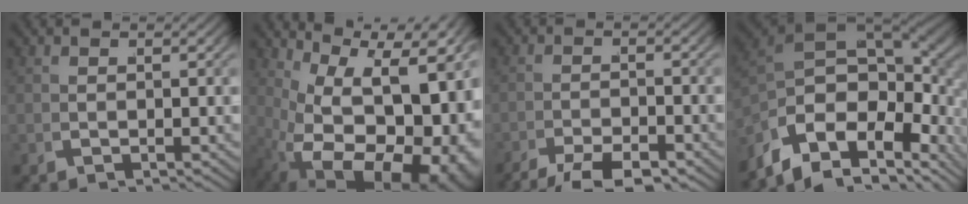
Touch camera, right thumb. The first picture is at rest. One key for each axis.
{"total": 20.4, "fx": -0.8, "fy": 12.4, "fz": 16.2, "tx": -0.290, "ty": -0.038, "tz": 0.016}
{"total": 5.1, "fx": -4.3, "fy": 1.4, "fz": 2.4, "tx": -0.032, "ty": -0.014, "tz": -0.072}
{"total": 19.8, "fx": -1.1, "fy": 12.8, "fz": 15.0, "tx": -0.272, "ty": -0.036, "tz": -0.004}